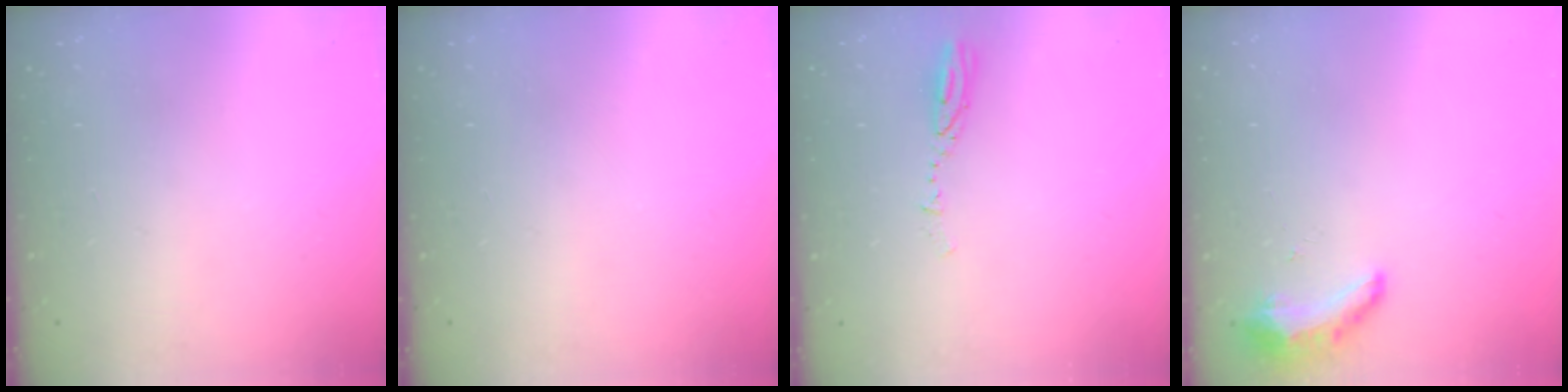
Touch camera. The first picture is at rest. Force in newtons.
{"total": 0.0}
{"total": 3.8, "press": 3.8, "slide": 0.2}
{"total": 8.8, "press": 8.7, "slide": 1.3}